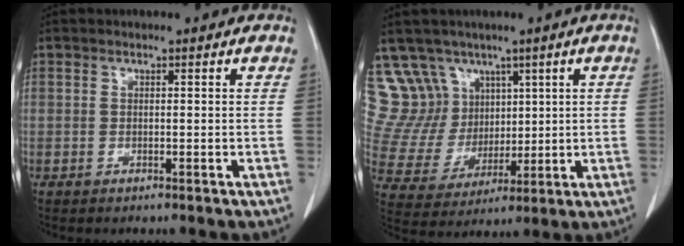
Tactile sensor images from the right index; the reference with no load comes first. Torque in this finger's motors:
{"motor_torque": [-0.79, 0.78, -0.22, -0.04]}